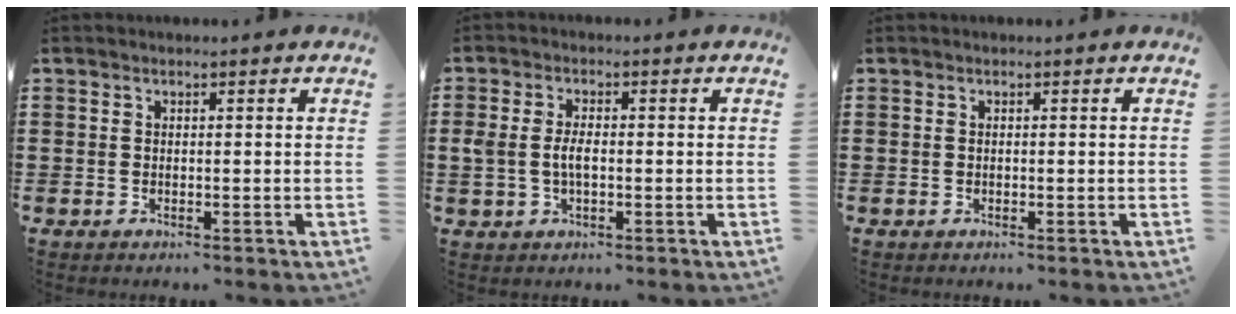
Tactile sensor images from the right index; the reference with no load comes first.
{"total": 3.4, "force": [-0.3, 1.7, 2.9], "torque": [-0.079, -0.004, -0.012]}
{"total": 0.0}